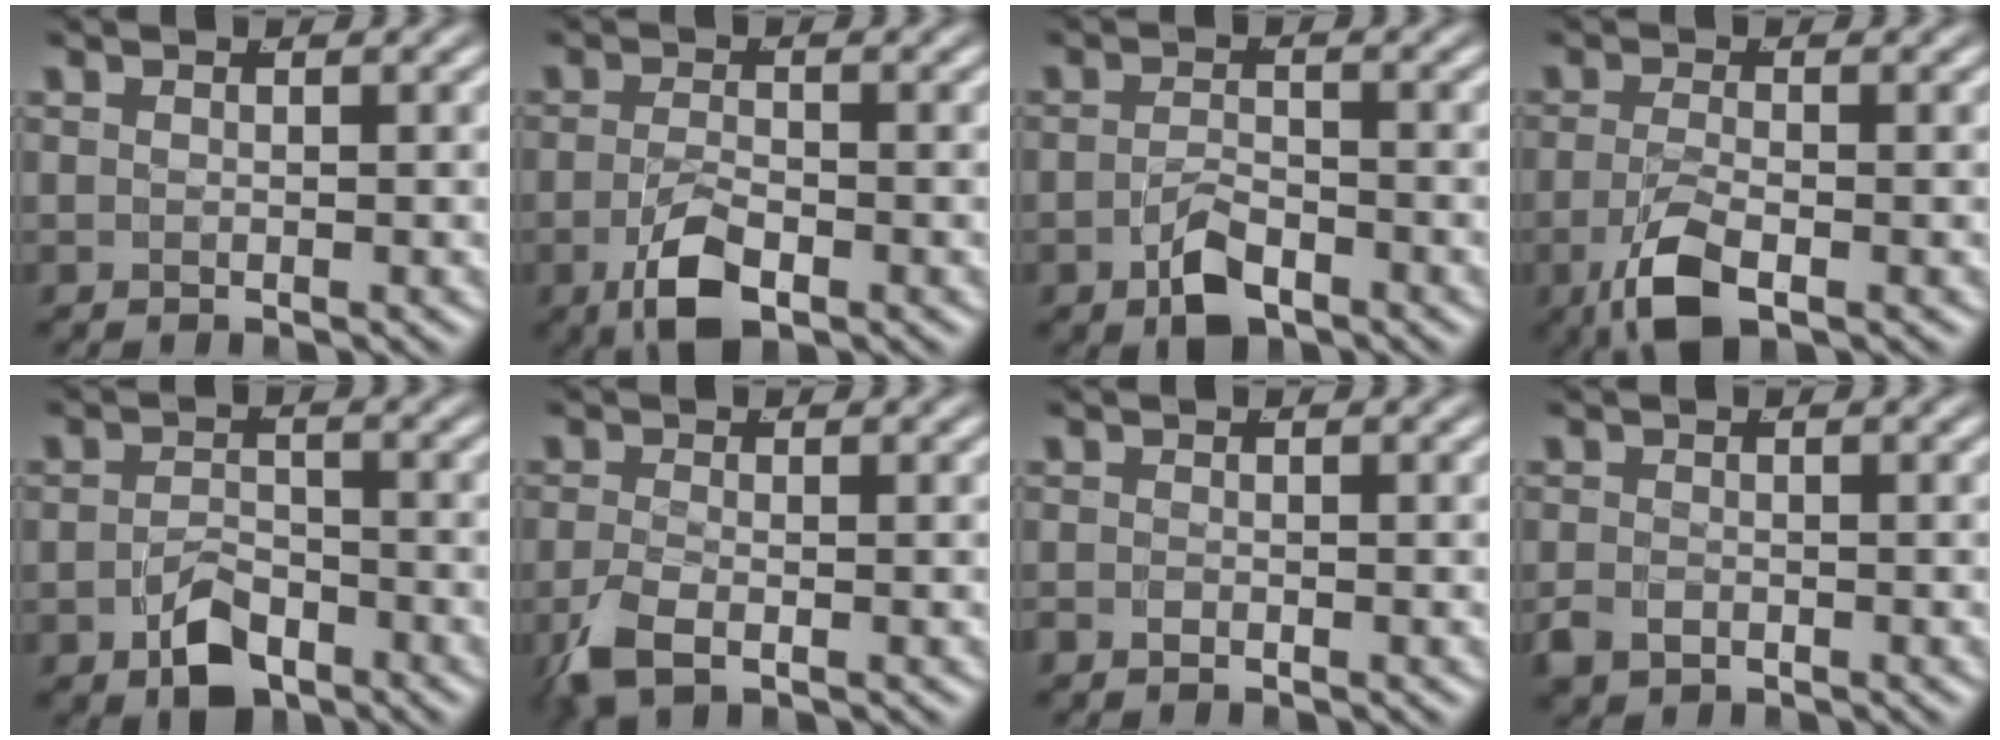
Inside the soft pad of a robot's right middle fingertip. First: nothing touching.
{"total": 4.4, "force": [-2.4, 1.6, 3.3], "torque": [-0.060, -0.014, -0.034]}
{"total": 3.8, "force": [-2.6, 1.7, 2.3], "torque": [-0.040, -0.012, -0.041]}
{"total": 4.4, "force": [-2.4, 1.3, 3.4], "torque": [-0.076, -0.020, -0.028]}
{"total": 4.4, "force": [-2.8, 2.5, 2.3], "torque": [-0.034, -0.017, -0.042]}
{"total": 3.0, "force": [-1.7, 1.0, 2.3], "torque": [-0.059, -0.015, -0.021]}
{"total": 0.8, "force": [-0.7, 0.3, 0.3], "torque": [-0.012, -0.008, -0.009]}
{"total": 2.1, "force": [-1.3, 1.3, 1.0], "torque": [-0.028, -0.016, -0.015]}